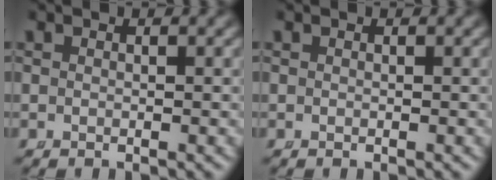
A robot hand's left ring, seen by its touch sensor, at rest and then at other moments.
{"total": 0.0}